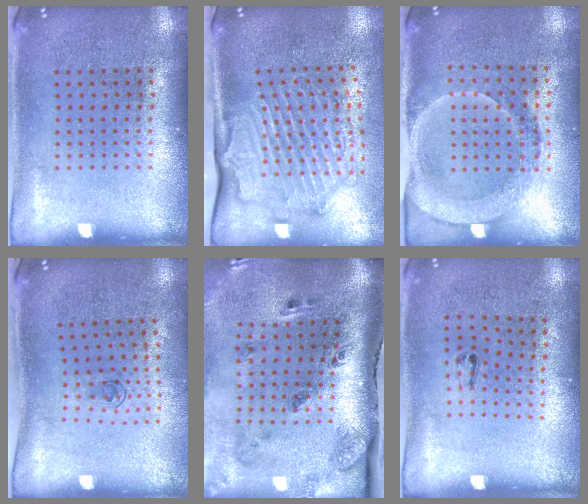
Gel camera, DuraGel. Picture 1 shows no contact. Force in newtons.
{"total": 2.1, "press": 2.1, "slide": 0.5}
{"total": 1.7, "press": 1.6, "slide": 0.7}
{"total": 0.6, "press": 0.3, "slide": 0.6}
{"total": 3.5, "press": 2.2, "slide": 2.7}
{"total": 0.6, "press": 0.3, "slide": 0.5}